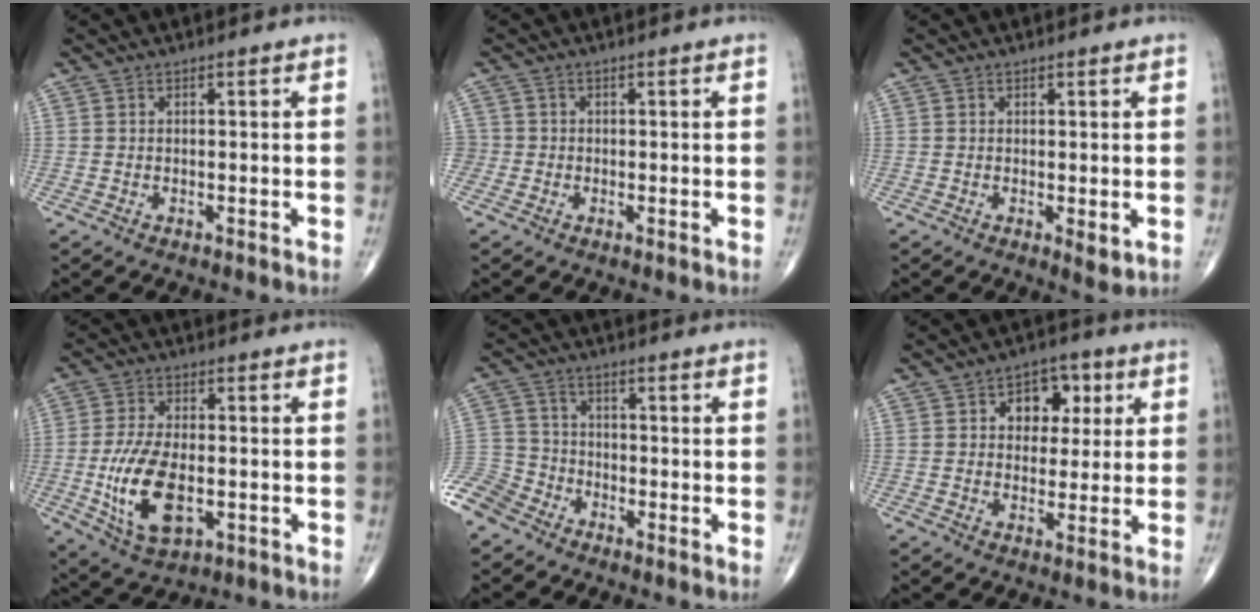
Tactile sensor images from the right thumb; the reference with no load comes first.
{"total": 2.4, "force": [-0.7, 2.2, 0.2], "torque": [0.008, 0.007, -0.020]}
{"total": 2.2, "force": [-0.1, 0.9, 2.0], "torque": [-0.030, -0.009, -0.002]}
{"total": 13.4, "force": [-2.8, 6.9, 11.1], "torque": [-0.216, -0.001, -0.042]}
{"total": 8.6, "force": [-6.3, 5.6, 2.0], "torque": [-0.042, 0.030, -0.134]}
{"total": 8.2, "force": [2.4, 6.0, 5.1], "torque": [-0.025, 0.001, 0.030]}